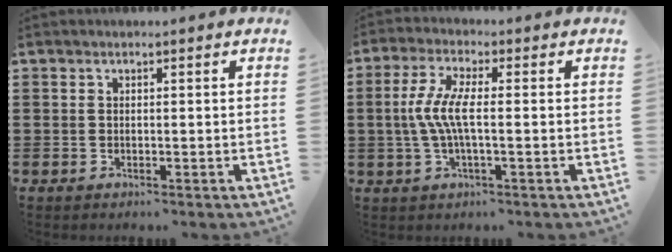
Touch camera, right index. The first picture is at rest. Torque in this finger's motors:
{"motor_torque": [1.17, -0.29, 0.78, 0.21]}